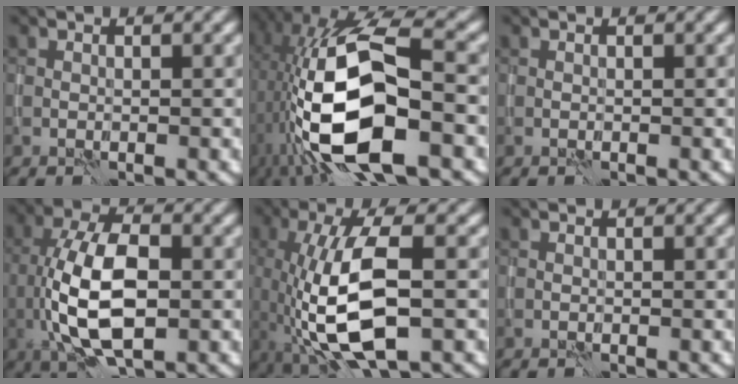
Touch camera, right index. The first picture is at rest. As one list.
[{"total": 17.1, "force": [-3.2, 7.2, 15.1], "torque": [-0.293, -0.012, -0.053]}, {"total": 0.0}, {"total": 9.9, "force": [-1.0, 4.8, 8.6], "torque": [-0.176, -0.003, -0.016]}, {"total": 9.3, "force": [-2.6, 3.3, 8.3], "torque": [-0.176, 0.000, -0.049]}, {"total": 0.0}]